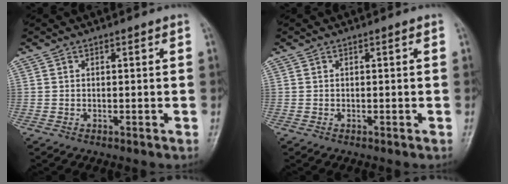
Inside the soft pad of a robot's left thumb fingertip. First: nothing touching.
{"total": 0.0}